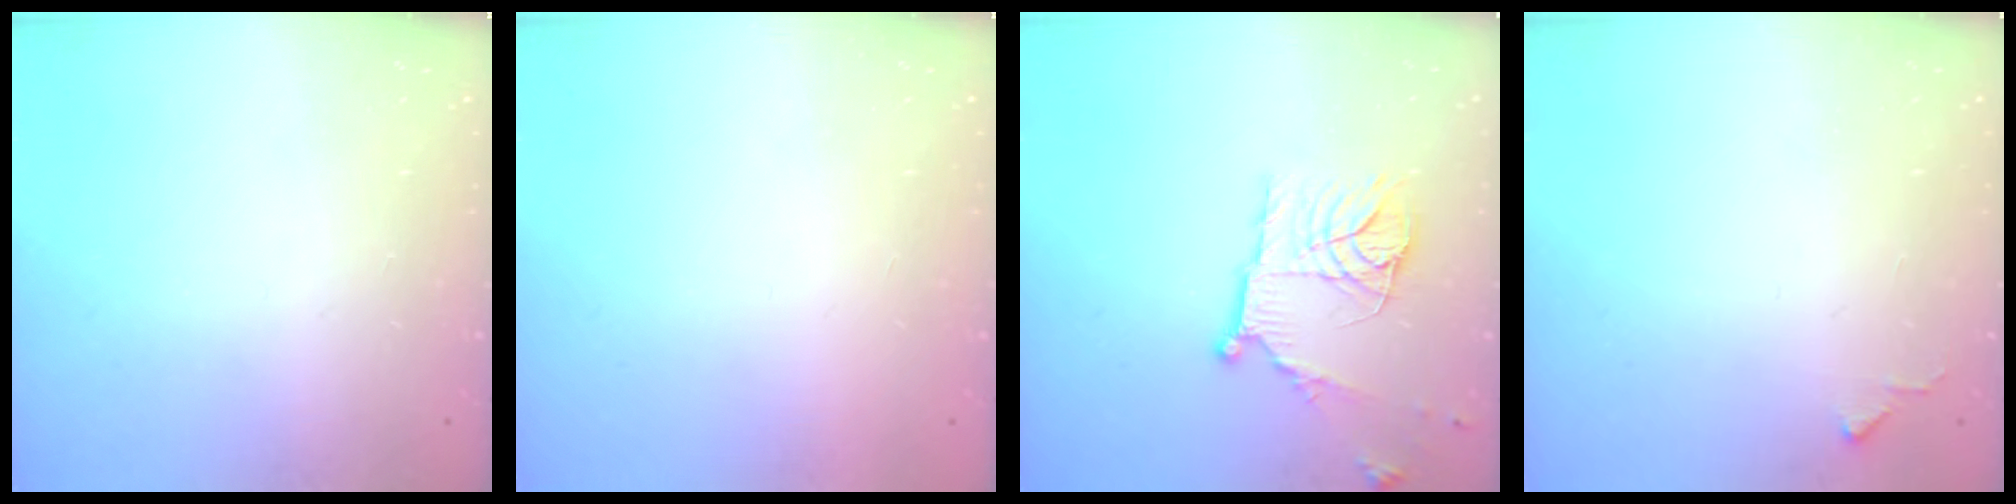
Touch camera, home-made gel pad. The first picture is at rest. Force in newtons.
{"total": 1.6, "press": 1.6, "slide": 0.1}
{"total": 14.9, "press": 14.8, "slide": 1.4}
{"total": 4.2, "press": 4.1, "slide": 0.7}